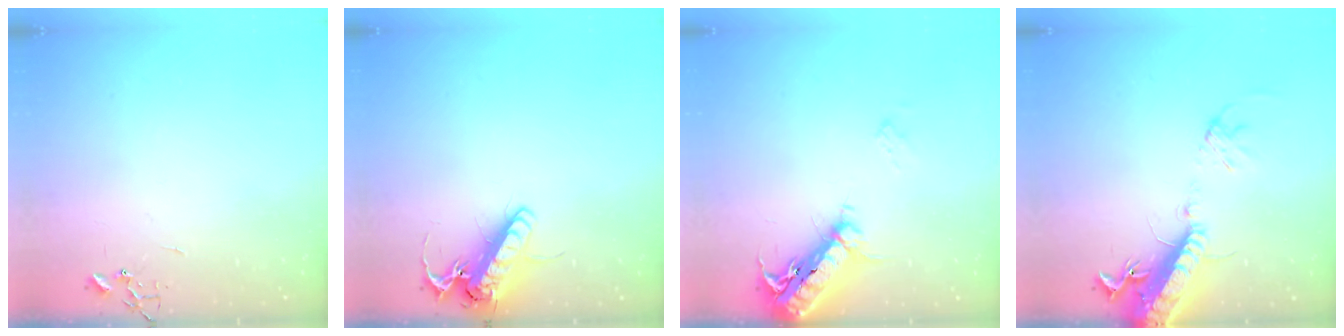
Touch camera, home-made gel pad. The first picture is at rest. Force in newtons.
{"total": 14.6, "press": 14.4, "slide": 2.6}
{"total": 17.6, "press": 17.3, "slide": 3.5}
{"total": 17.8, "press": 17.3, "slide": 4.1}